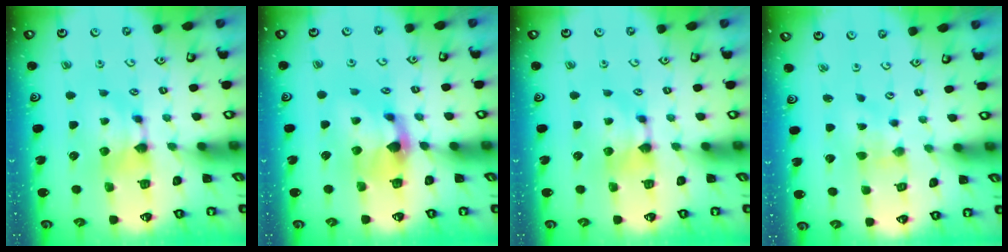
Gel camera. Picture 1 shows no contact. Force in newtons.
{"total": 2.6, "press": 2.0, "slide": 1.7}
{"total": 0.0}
{"total": 2.7, "press": 2.5, "slide": 0.9}